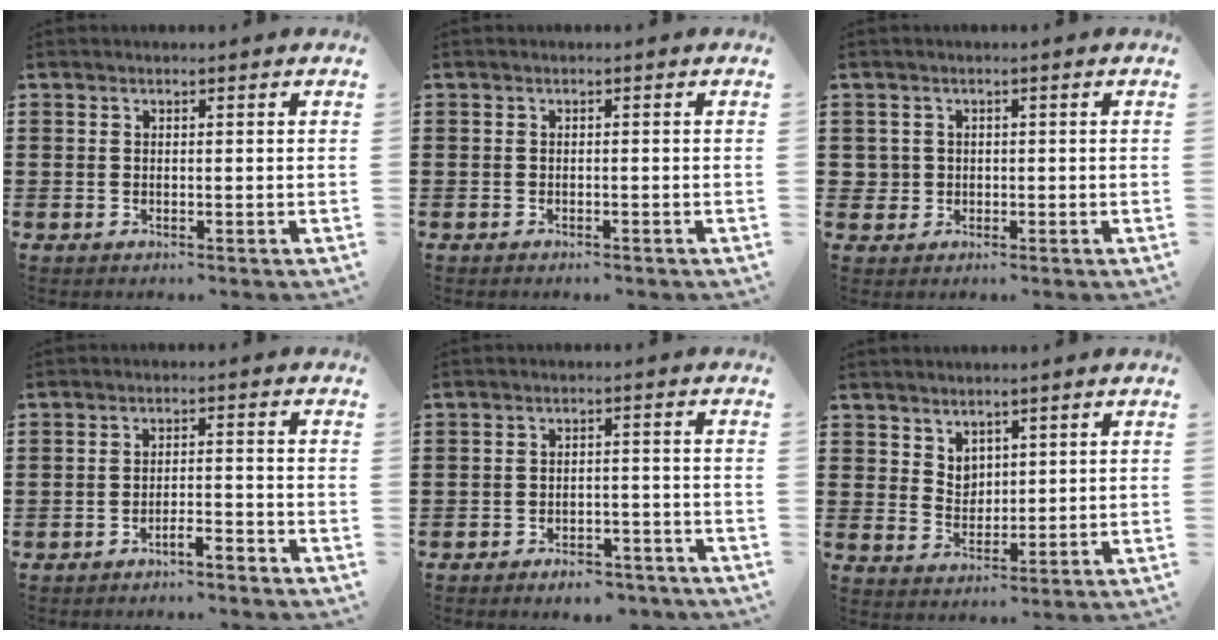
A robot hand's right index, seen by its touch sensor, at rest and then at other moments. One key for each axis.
{"total": 0.5, "fx": -0.5, "fy": 0.1, "fz": 0.1, "tx": -0.004, "ty": -0.002, "tz": -0.011}
{"total": 1.7, "fx": -0.2, "fy": 1.7, "fz": 0.1, "tx": -0.011, "ty": 0.006, "tz": -0.007}
{"total": 2.7, "fx": -2.6, "fy": 0.0, "fz": 0.9, "tx": -0.020, "ty": 0.001, "tz": -0.052}
{"total": 3.3, "fx": -3.1, "fy": 0.7, "fz": 0.6, "tx": -0.013, "ty": 0.005, "tz": -0.062}
{"total": 3.5, "fx": 2.9, "fy": 2.0, "fz": 0.3, "tx": -0.016, "ty": 0.000, "tz": 0.055}